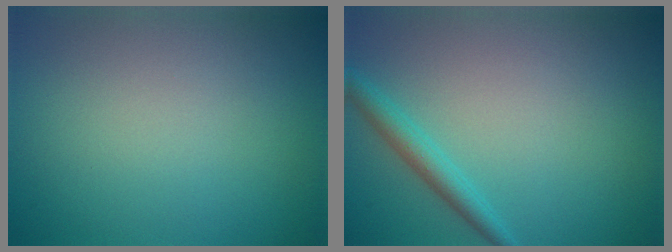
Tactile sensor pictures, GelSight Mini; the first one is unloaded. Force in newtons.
{"total": 2.1, "press": 2.1, "slide": 0.1}